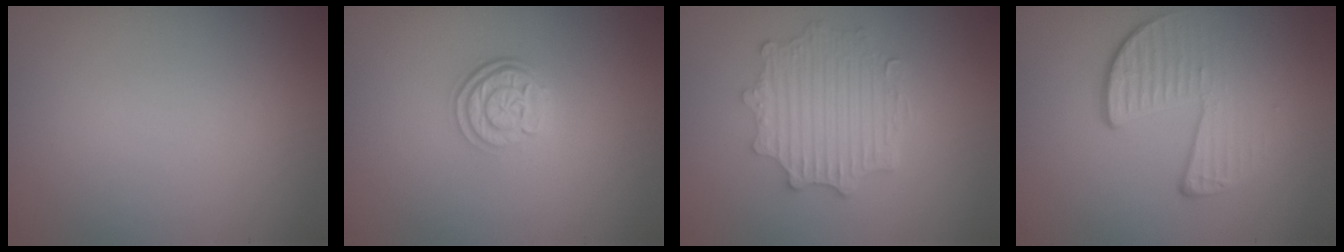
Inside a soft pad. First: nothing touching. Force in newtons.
{"total": 3.0, "press": 2.4, "slide": 1.8}
{"total": 4.6, "press": 3.8, "slide": 2.6}
{"total": 4.1, "press": 2.7, "slide": 3.2}